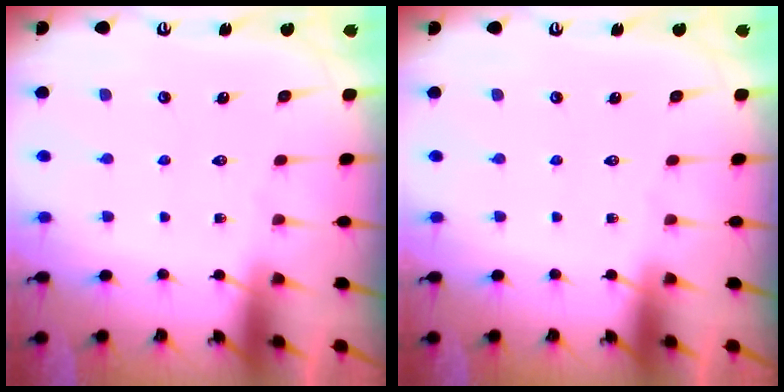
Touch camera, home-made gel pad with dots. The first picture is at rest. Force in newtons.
{"total": 0.0}